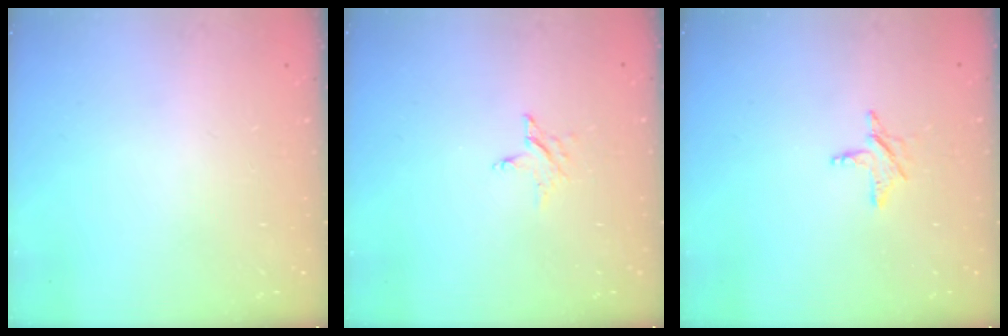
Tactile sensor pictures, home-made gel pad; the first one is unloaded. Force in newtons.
{"total": 3.5, "press": 3.5, "slide": 0.4}
{"total": 3.9, "press": 3.9, "slide": 0.3}